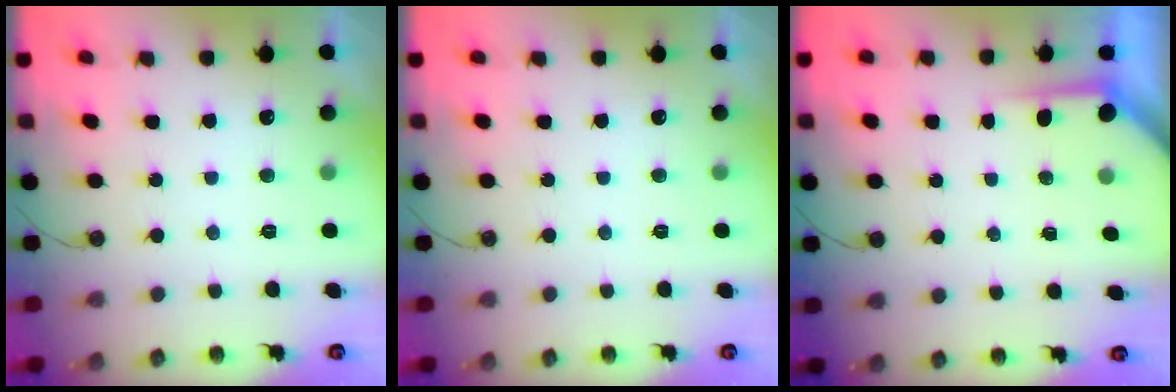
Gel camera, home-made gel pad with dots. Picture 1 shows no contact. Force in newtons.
{"total": 0.0}
{"total": 3.5, "press": 3.5, "slide": 0.3}